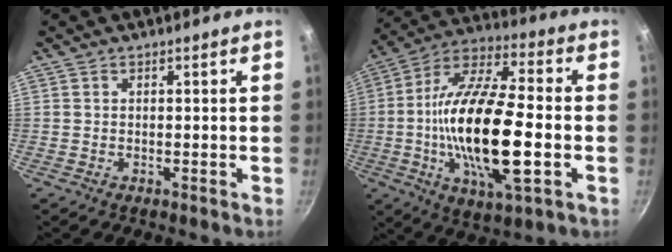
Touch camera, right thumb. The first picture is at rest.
{"total": 23.8, "force": [-3.4, 8.3, 22.0], "torque": [-0.417, 0.015, -0.074]}